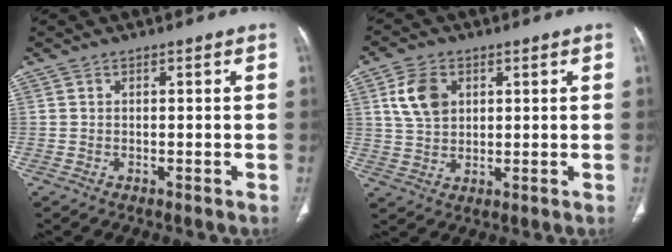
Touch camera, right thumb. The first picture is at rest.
{"total": 7.5, "force": [2.6, 5.2, 4.7], "torque": [-0.078, -0.007, 0.052]}